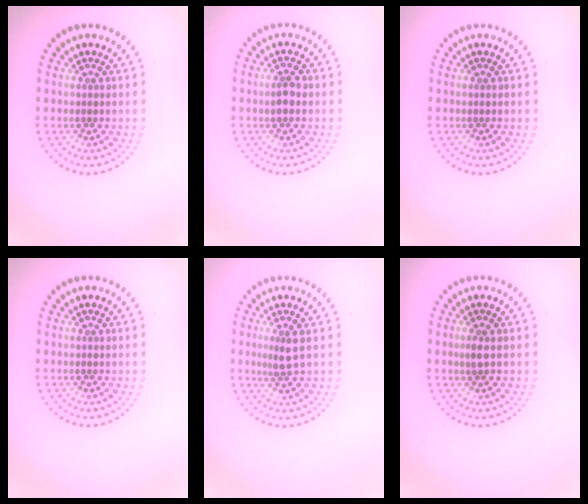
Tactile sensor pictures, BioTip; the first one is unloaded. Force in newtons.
{"total": 1.6, "press": 1.6, "slide": 0.3}
{"total": 0.0}
{"total": 0.0}
{"total": 1.7, "press": 1.3, "slide": 1.1}
{"total": 0.9, "press": 0.9, "slide": 0.3}